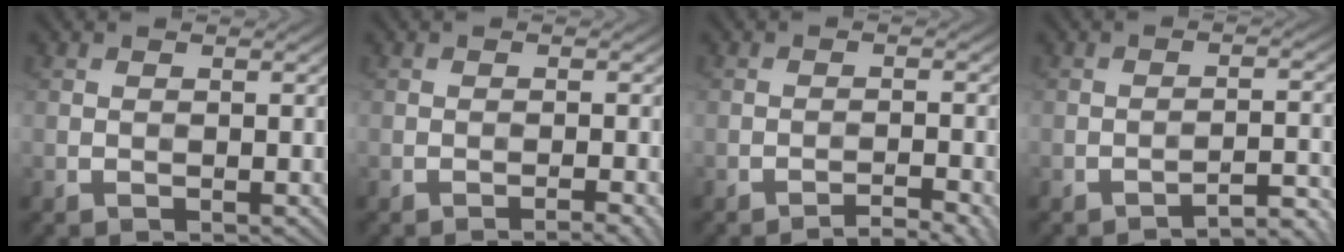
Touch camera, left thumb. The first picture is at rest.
{"total": 2.0, "force": [-1.3, 0.2, 1.5], "torque": [-0.020, 0.005, -0.021]}
{"total": 4.2, "force": [-3.3, 0.5, 2.6], "torque": [-0.042, 0.014, -0.055]}
{"total": 4.0, "force": [-3.5, 0.4, 1.9], "torque": [-0.019, 0.018, -0.051]}